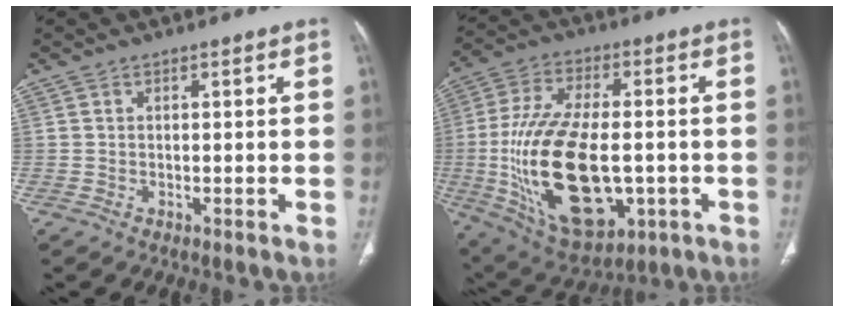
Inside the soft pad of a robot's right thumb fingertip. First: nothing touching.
{"total": 25.1, "force": [-3.6, 13.1, 21.2], "torque": [-0.412, -0.003, -0.035]}